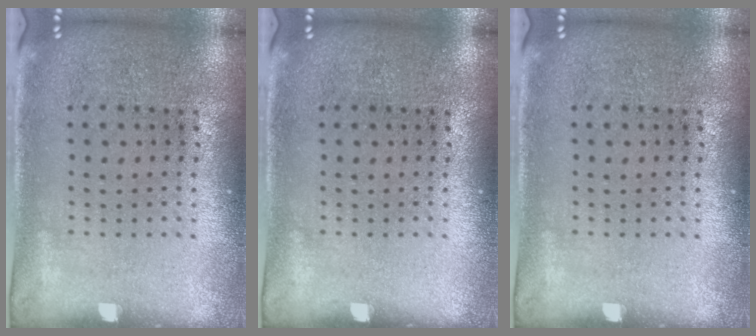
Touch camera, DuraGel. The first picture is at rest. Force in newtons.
{"total": 0.0}
{"total": 0.0}